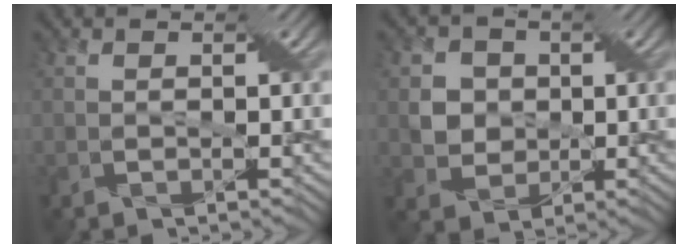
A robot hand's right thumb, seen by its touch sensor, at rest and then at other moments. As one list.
[{"total": 4.3, "force": [0.8, 4.0, 1.5], "torque": [-0.047, 0.004, 0.009]}]